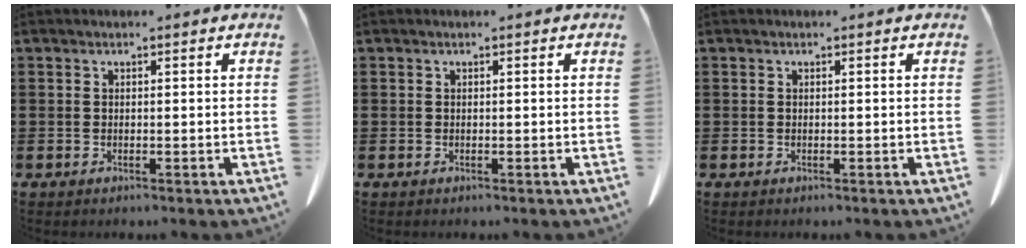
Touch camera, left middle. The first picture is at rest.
{"total": 0.0}
{"total": 0.0}